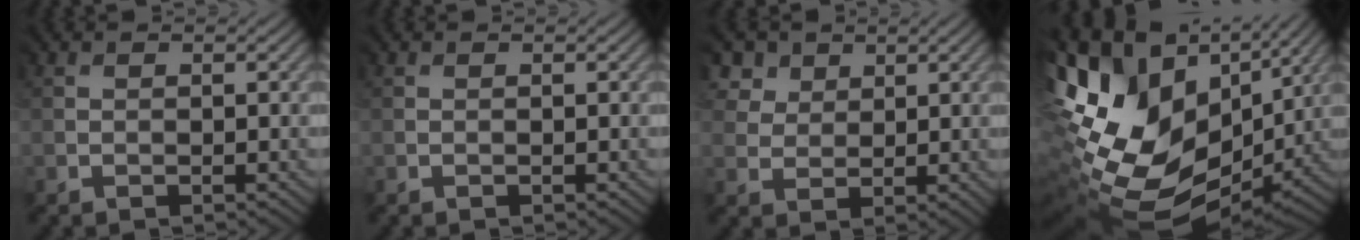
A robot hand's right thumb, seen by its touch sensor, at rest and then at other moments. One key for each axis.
{"total": 0.0}
{"total": 4.9, "fx": 3.6, "fy": 3.4, "fz": 0.4, "tx": -0.040, "ty": -0.001, "tz": 0.072}
{"total": 19.3, "fx": 1.9, "fy": 13.4, "fz": 13.8, "tx": -0.310, "ty": -0.039, "tz": 0.082}